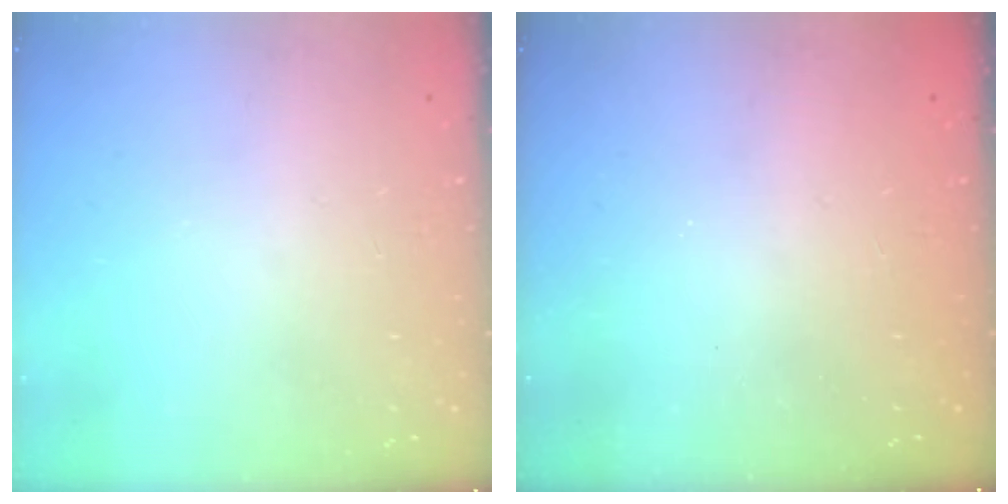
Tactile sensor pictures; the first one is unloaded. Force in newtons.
{"total": 2.5, "press": 2.3, "slide": 0.8}